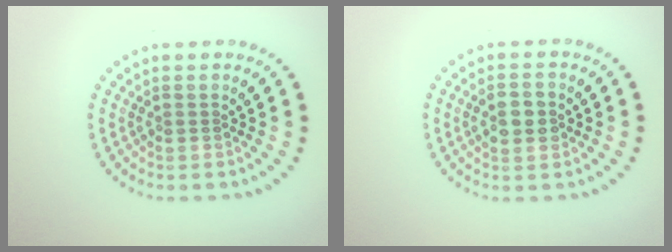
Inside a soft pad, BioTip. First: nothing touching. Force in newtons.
{"total": 3.0, "press": 3.0, "slide": 0.2}